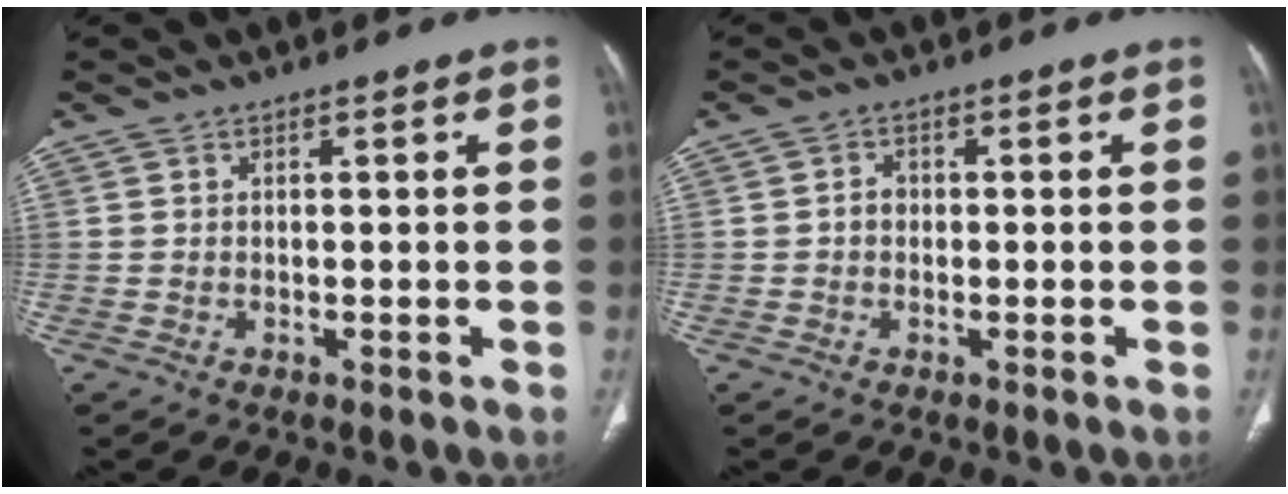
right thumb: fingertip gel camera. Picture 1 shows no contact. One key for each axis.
{"total": 1.6, "fx": -0.2, "fy": 1.3, "fz": 0.8, "tx": -0.006, "ty": 0.007, "tz": -0.006}